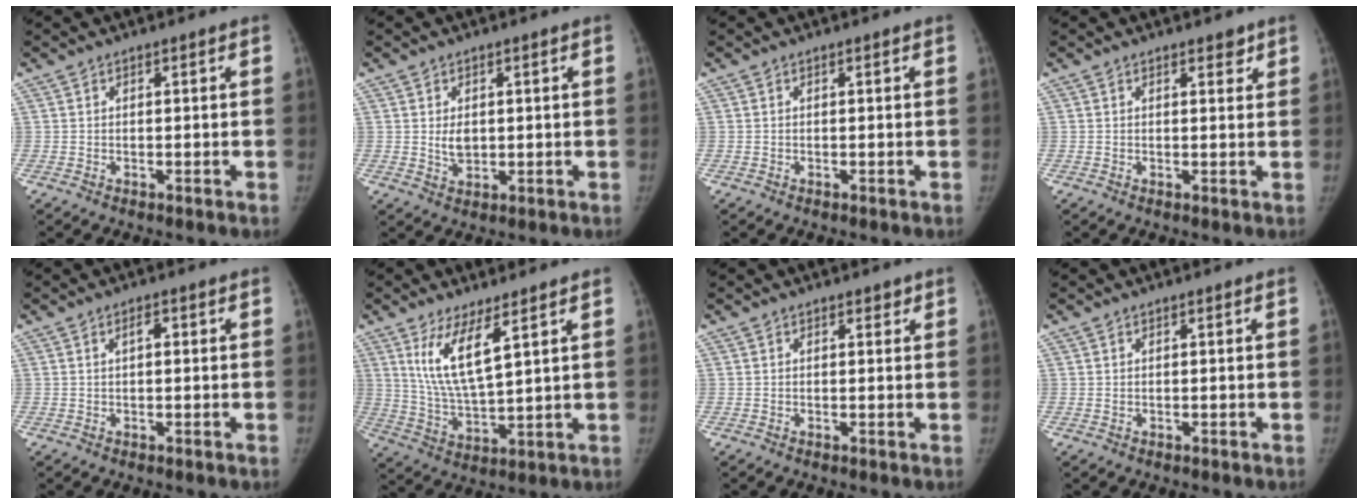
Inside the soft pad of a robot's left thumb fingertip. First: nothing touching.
{"total": 3.2, "force": [0.4, 2.2, 2.2], "torque": [-0.027, -0.008, 0.014]}
{"total": 0.0}
{"total": 2.0, "force": [1.4, 0.9, 1.1], "torque": [-0.003, -0.008, 0.017]}
{"total": 1.7, "force": [0.5, 0.8, 1.4], "torque": [-0.024, 0.004, 0.008]}
{"total": 9.8, "force": [5.0, 2.4, 8.1], "torque": [-0.156, -0.041, 0.109]}
{"total": 1.0, "force": [0.8, 0.6, 0.4], "torque": [0.005, -0.004, 0.006]}
{"total": 0.0}